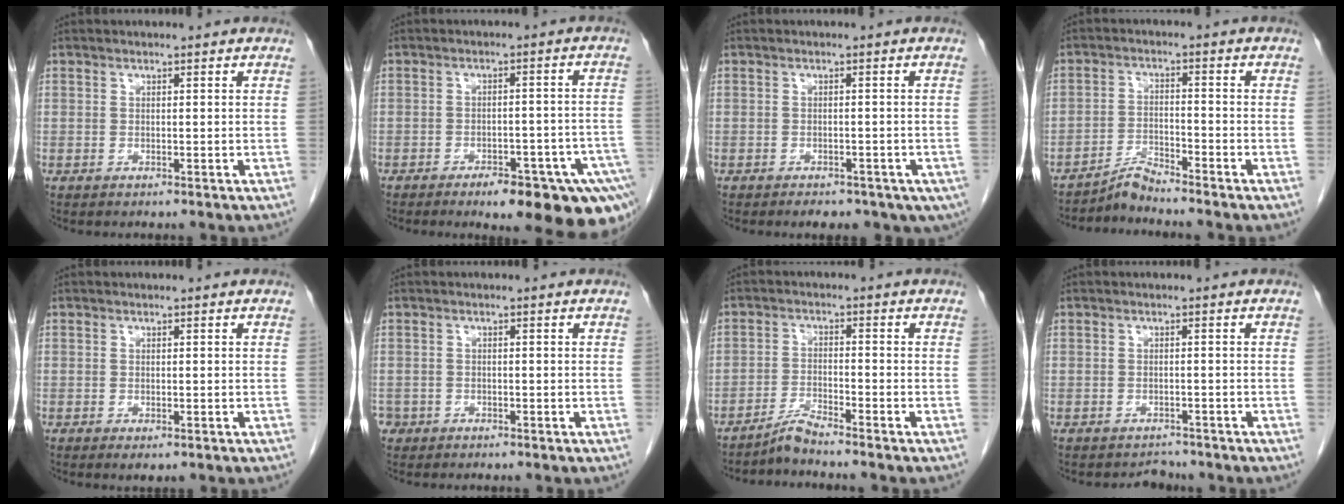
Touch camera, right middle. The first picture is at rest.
{"total": 15.4, "force": [-11.0, 3.4, 10.2], "torque": [-0.060, 0.017, -0.135]}
{"total": 9.6, "force": [-6.2, 5.2, 5.2], "torque": [-0.072, -0.008, -0.068]}
{"total": 3.5, "force": [-3.5, -0.6, 0.1], "torque": [-0.004, -0.017, -0.066]}
{"total": 1.3, "force": [-0.6, 0.5, 1.0], "torque": [-0.012, -0.004, -0.005]}
{"total": 1.7, "force": [-0.9, 1.4, 0.2], "torque": [-0.003, 0.004, -0.016]}
{"total": 3.2, "force": [-3.0, -0.7, 0.7], "torque": [-0.016, -0.015, -0.060]}
{"total": 1.8, "force": [-1.6, 0.6, -0.4], "torque": [0.002, -0.003, -0.023]}